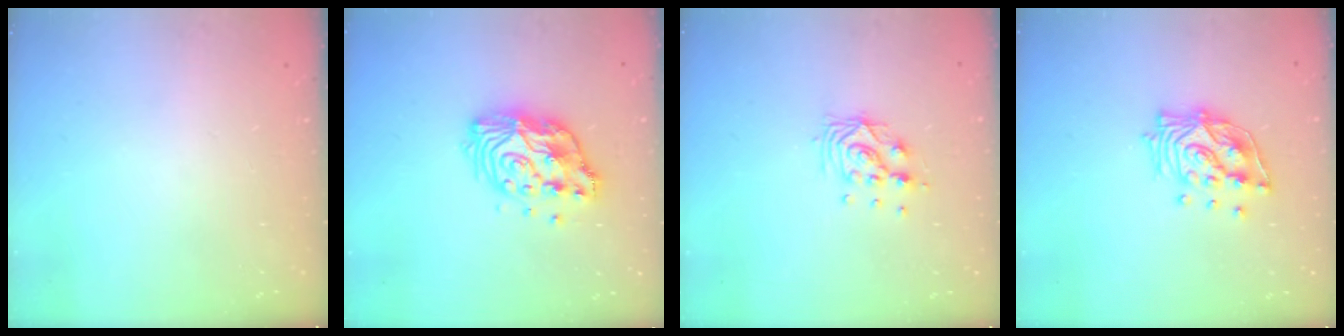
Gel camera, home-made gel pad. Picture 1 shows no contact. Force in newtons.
{"total": 13.5, "press": 13.4, "slide": 1.2}
{"total": 9.2, "press": 9.2, "slide": 0.5}
{"total": 14.2, "press": 14.1, "slide": 1.9}